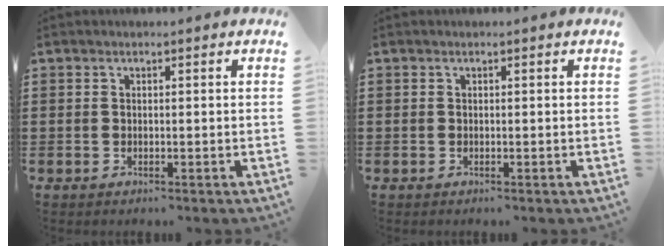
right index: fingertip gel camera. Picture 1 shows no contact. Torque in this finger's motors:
{"motor_torque": [-0.02, 0.01, 0.00, 0.00]}